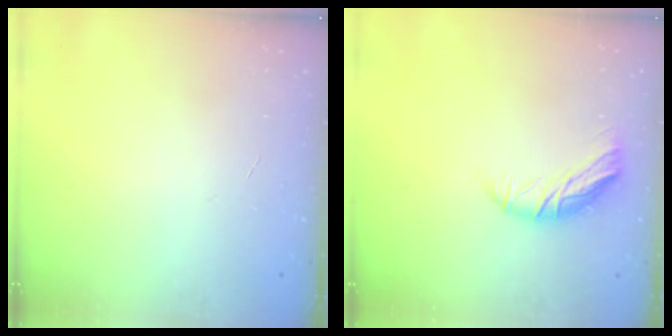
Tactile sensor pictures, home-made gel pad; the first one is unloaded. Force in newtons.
{"total": 10.3, "press": 10.2, "slide": 1.7}